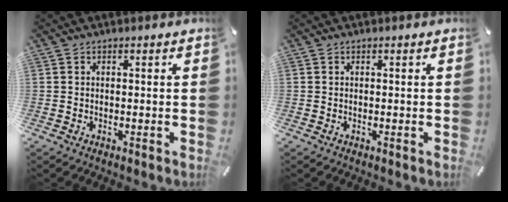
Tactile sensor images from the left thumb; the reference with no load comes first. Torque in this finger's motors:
{"motor_torque": [0.00, 0.00, 0.00, 0.00, 0.00]}